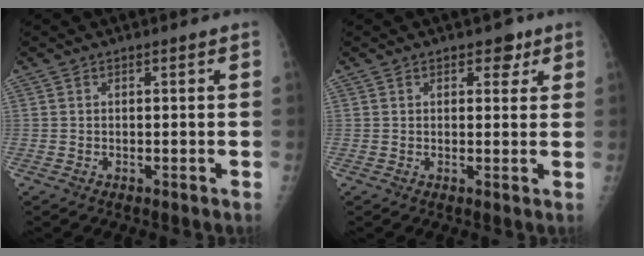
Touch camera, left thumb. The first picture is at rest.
{"total": 3.2, "force": [1.8, 2.0, 1.7], "torque": [0.000, -0.005, 0.020]}